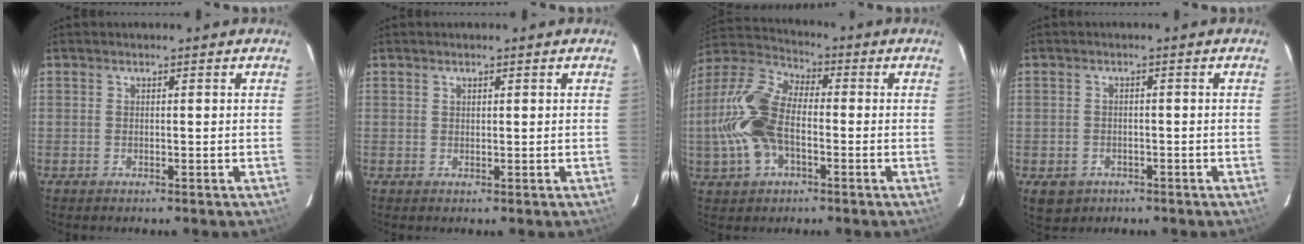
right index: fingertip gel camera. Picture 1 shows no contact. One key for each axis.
{"total": 0.6, "fx": 0.4, "fy": 0.3, "fz": 0.3, "tx": -0.004, "ty": 0.002, "tz": 0.008}
{"total": 14.5, "fx": -2.8, "fy": 8.3, "fz": 11.5, "tx": -0.260, "ty": 0.015, "tz": -0.056}
{"total": 4.9, "fx": -2.4, "fy": 4.0, "fz": 1.7, "tx": -0.042, "ty": -0.001, "tz": -0.028}